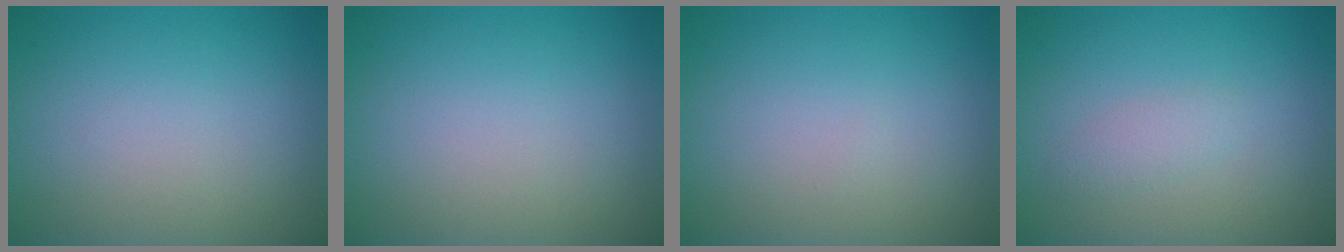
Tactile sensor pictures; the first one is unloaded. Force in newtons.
{"total": 0.0}
{"total": 0.0}
{"total": 1.3, "press": 1.3, "slide": 0.1}